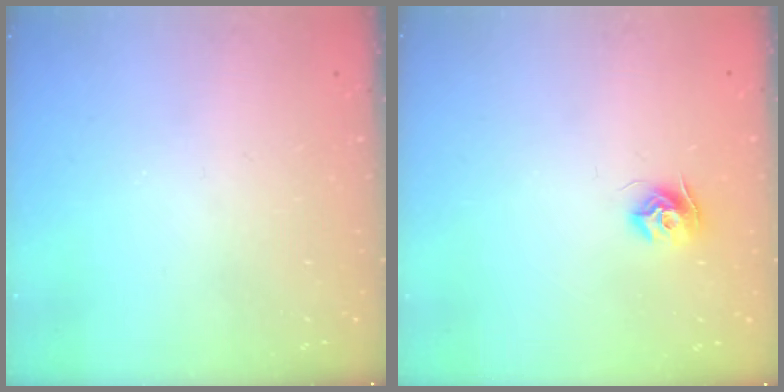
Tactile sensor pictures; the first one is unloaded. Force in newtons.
{"total": 8.1, "press": 8.1, "slide": 0.1}